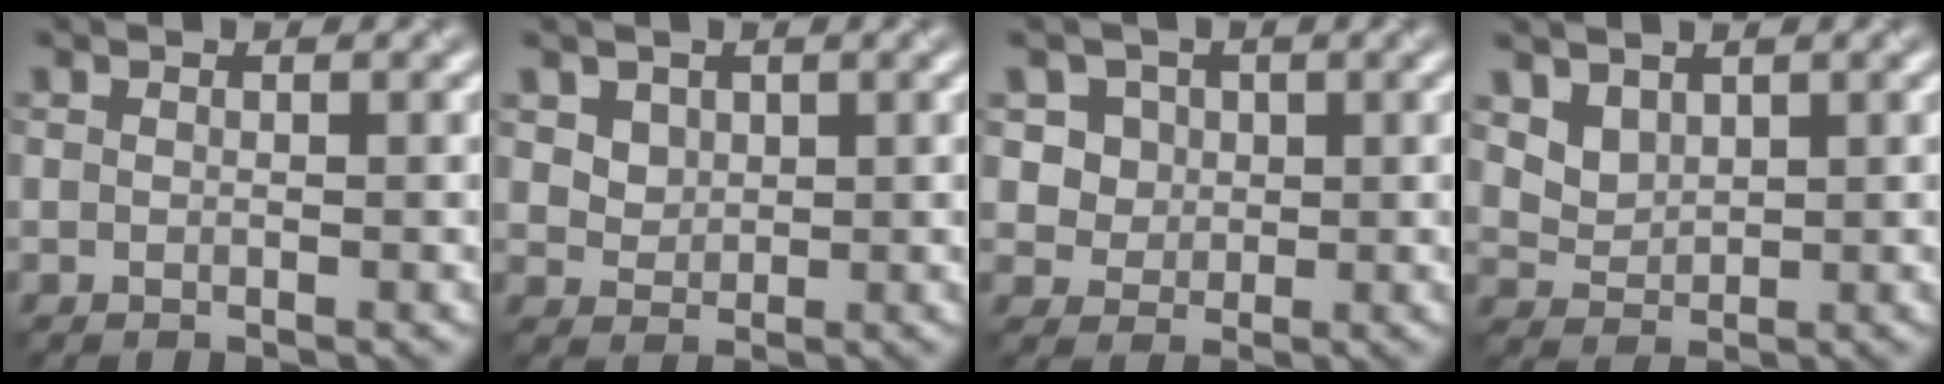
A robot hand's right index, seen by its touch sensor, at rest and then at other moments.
{"total": 2.5, "force": [1.4, 1.8, 1.0], "torque": [-0.029, -0.003, 0.042]}
{"total": 4.7, "force": [2.0, 3.9, 1.7], "torque": [-0.029, 0.000, 0.035]}
{"total": 2.7, "force": [1.9, 1.6, 1.0], "torque": [-0.031, -0.008, 0.057]}